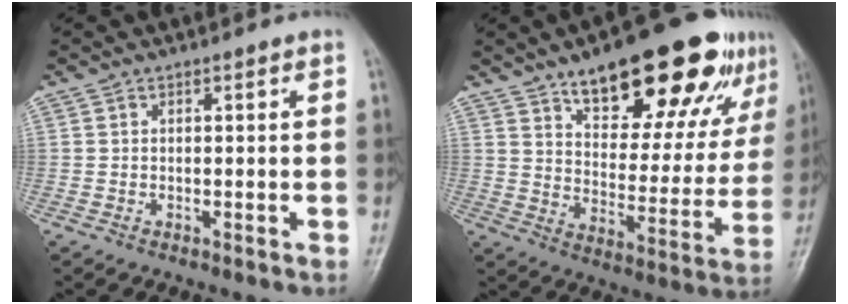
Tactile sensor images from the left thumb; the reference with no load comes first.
{"total": 24.7, "force": [15.3, 9.6, 17.0], "torque": [-0.192, -0.046, 0.225]}